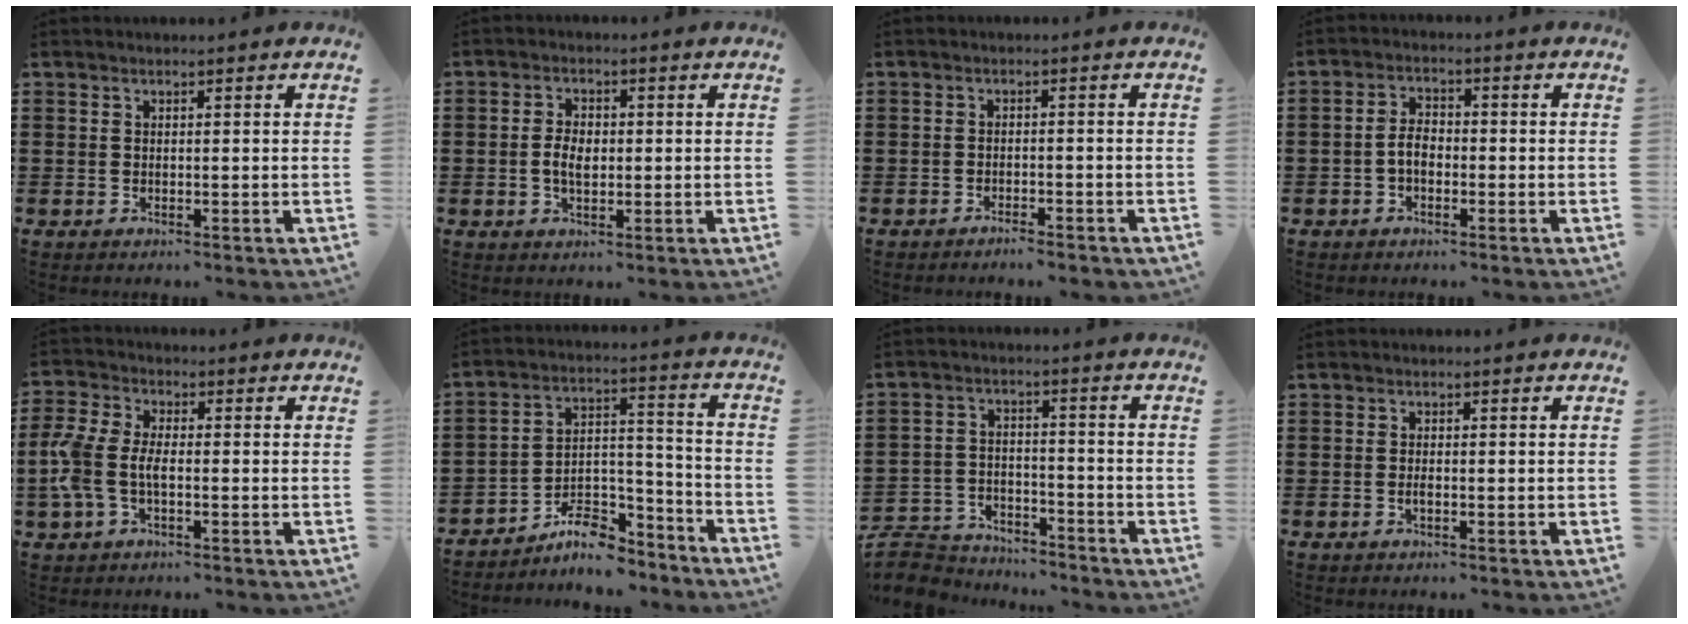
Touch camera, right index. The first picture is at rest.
{"total": 3.6, "force": [-0.3, 2.1, 2.9], "torque": [-0.064, 0.004, -0.009]}
{"total": 1.6, "force": [-1.6, 0.1, 0.5], "torque": [-0.012, 0.001, -0.031]}
{"total": 3.3, "force": [-1.0, 2.0, 2.5], "torque": [-0.054, 0.004, -0.022]}
{"total": 5.8, "force": [-1.3, 3.2, 4.7], "torque": [-0.134, -0.008, -0.036]}
{"total": 8.5, "force": [-7.4, 2.9, 3.1], "torque": [-0.045, 0.026, -0.138]}
{"total": 5.9, "force": [-5.7, 1.5, 0.3], "torque": [-0.025, 0.012, -0.120]}
{"total": 1.0, "force": [-0.3, 0.3, 0.9], "torque": [-0.018, -0.004, -0.005]}